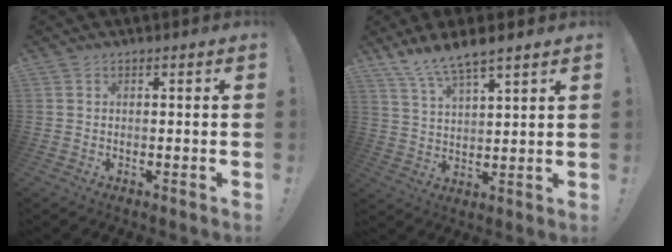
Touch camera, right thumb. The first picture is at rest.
{"total": 7.9, "force": [7.0, 1.2, 3.5], "torque": [-0.075, -0.039, 0.130]}